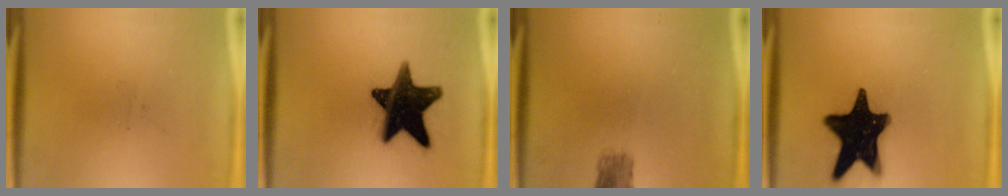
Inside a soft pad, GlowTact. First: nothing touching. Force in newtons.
{"total": 17.4}
{"total": 2.9}
{"total": 19.7}